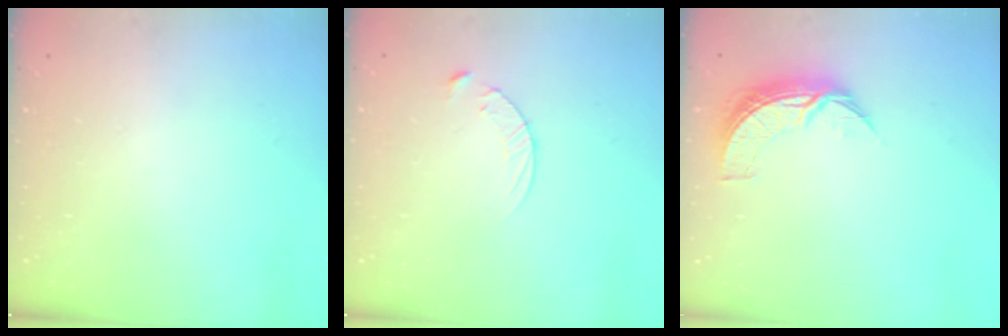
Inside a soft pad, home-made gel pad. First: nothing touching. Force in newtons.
{"total": 5.4, "press": 5.4, "slide": 0.5}
{"total": 8.0, "press": 8.0, "slide": 0.3}